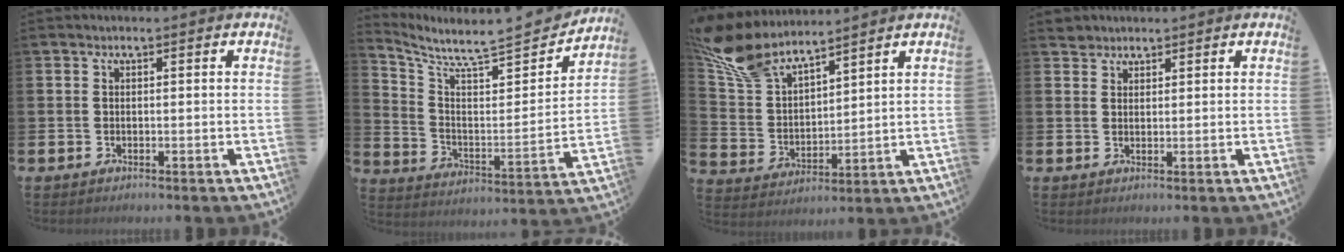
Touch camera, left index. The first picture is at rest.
{"total": 7.0, "force": [6.5, 1.2, 2.2], "torque": [-0.068, -0.070, 0.101]}
{"total": 9.4, "force": [8.5, 2.8, 3.0], "torque": [-0.103, -0.040, 0.159]}
{"total": 2.0, "force": [1.8, 0.8, -0.3], "torque": [0.009, -0.001, 0.034]}